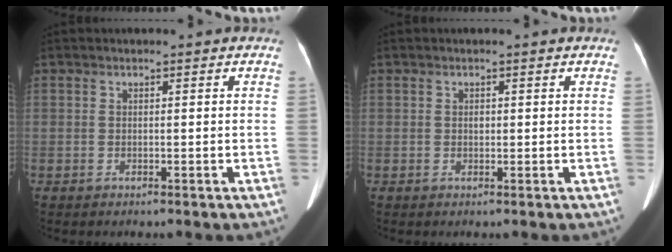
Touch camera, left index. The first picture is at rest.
{"total": 0.5, "force": [0.1, 0.4, 0.4], "torque": [-0.008, 0.002, 0.001]}